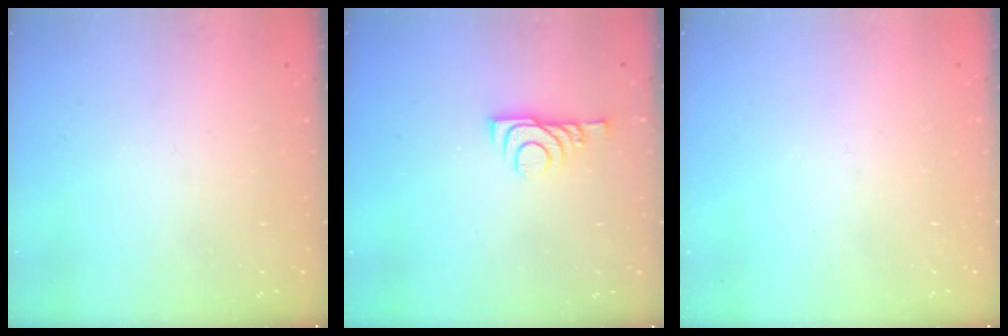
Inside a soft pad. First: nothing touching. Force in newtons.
{"total": 6.7, "press": 6.7, "slide": 0.7}
{"total": 1.8, "press": 1.8, "slide": 0.1}